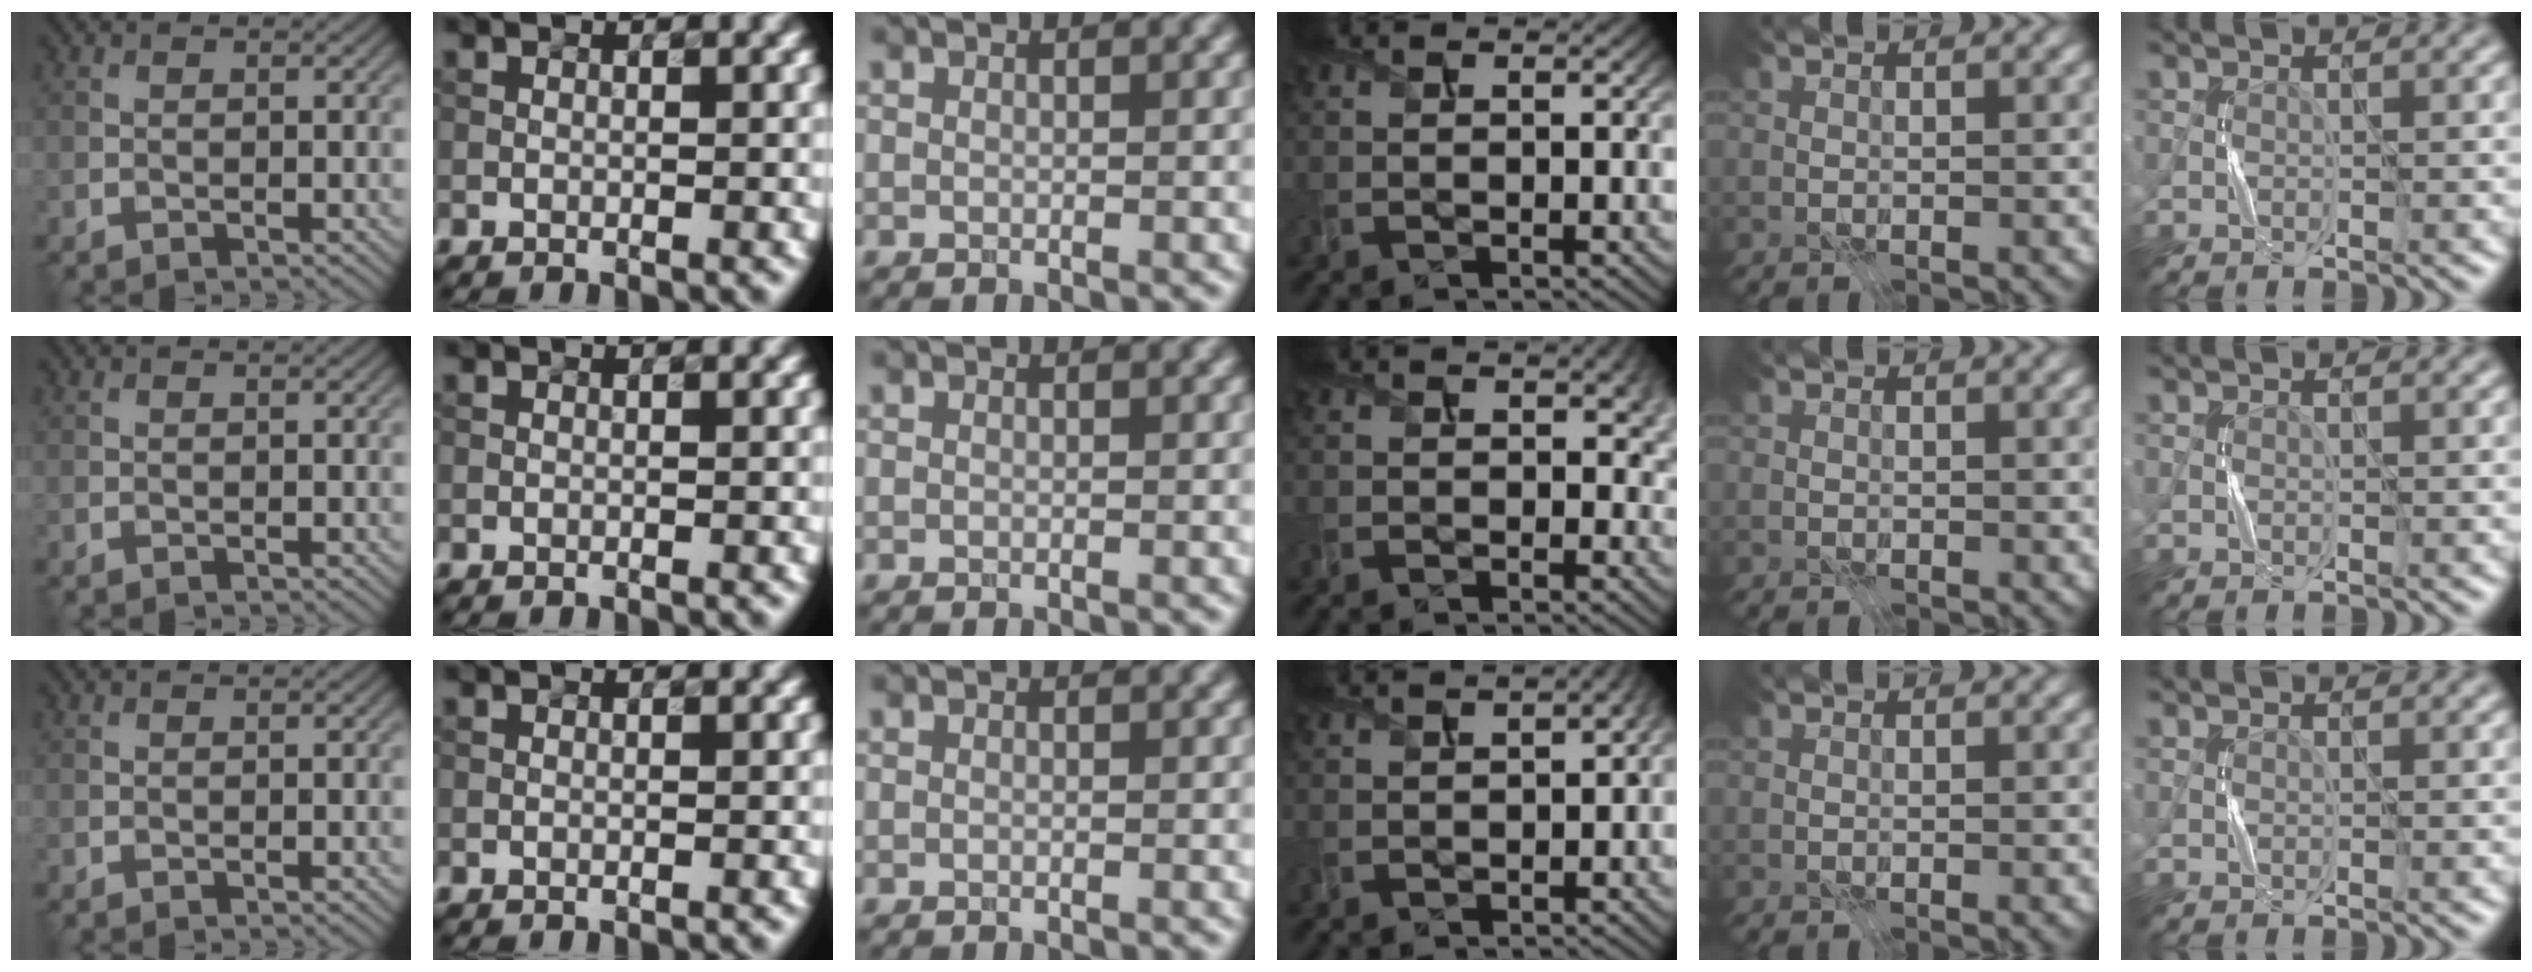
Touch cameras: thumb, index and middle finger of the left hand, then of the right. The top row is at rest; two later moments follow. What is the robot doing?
{"motion": "press", "object": "syringe"}